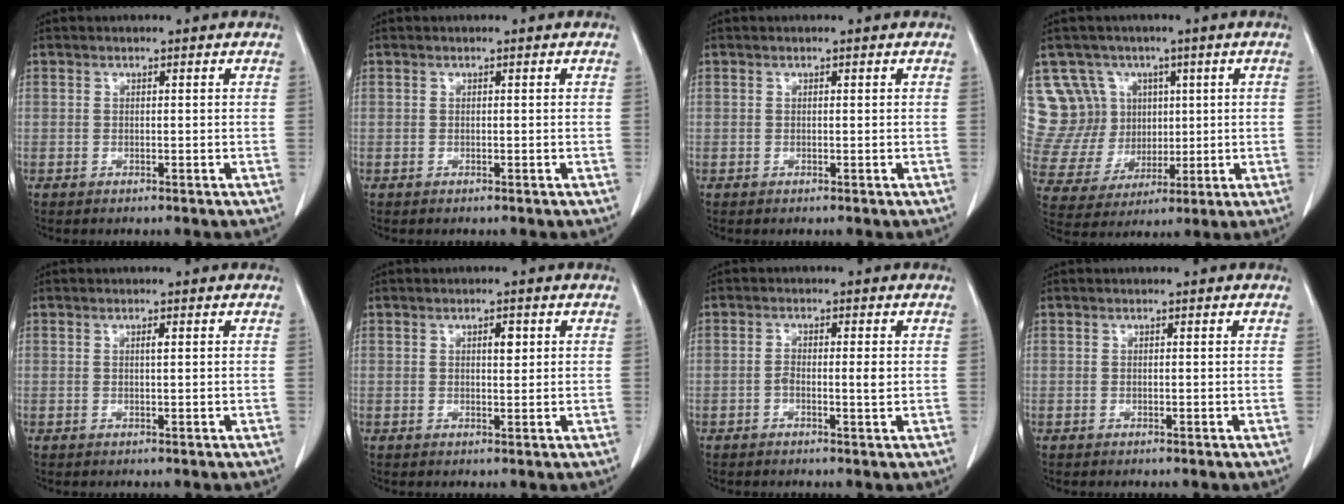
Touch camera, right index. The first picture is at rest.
{"total": 0.0}
{"total": 0.0}
{"total": 13.8, "force": [5.4, 12.4, 2.9], "torque": [-0.092, 0.065, 0.129]}
{"total": 0.6, "force": [0.2, 0.0, 0.6], "torque": [-0.010, 0.001, 0.004]}
{"total": 1.8, "force": [0.7, 0.7, 1.6], "torque": [-0.022, 0.000, 0.010]}
{"total": 2.3, "force": [-0.3, 0.5, 2.2], "torque": [-0.040, 0.001, -0.005]}
{"total": 0.0}